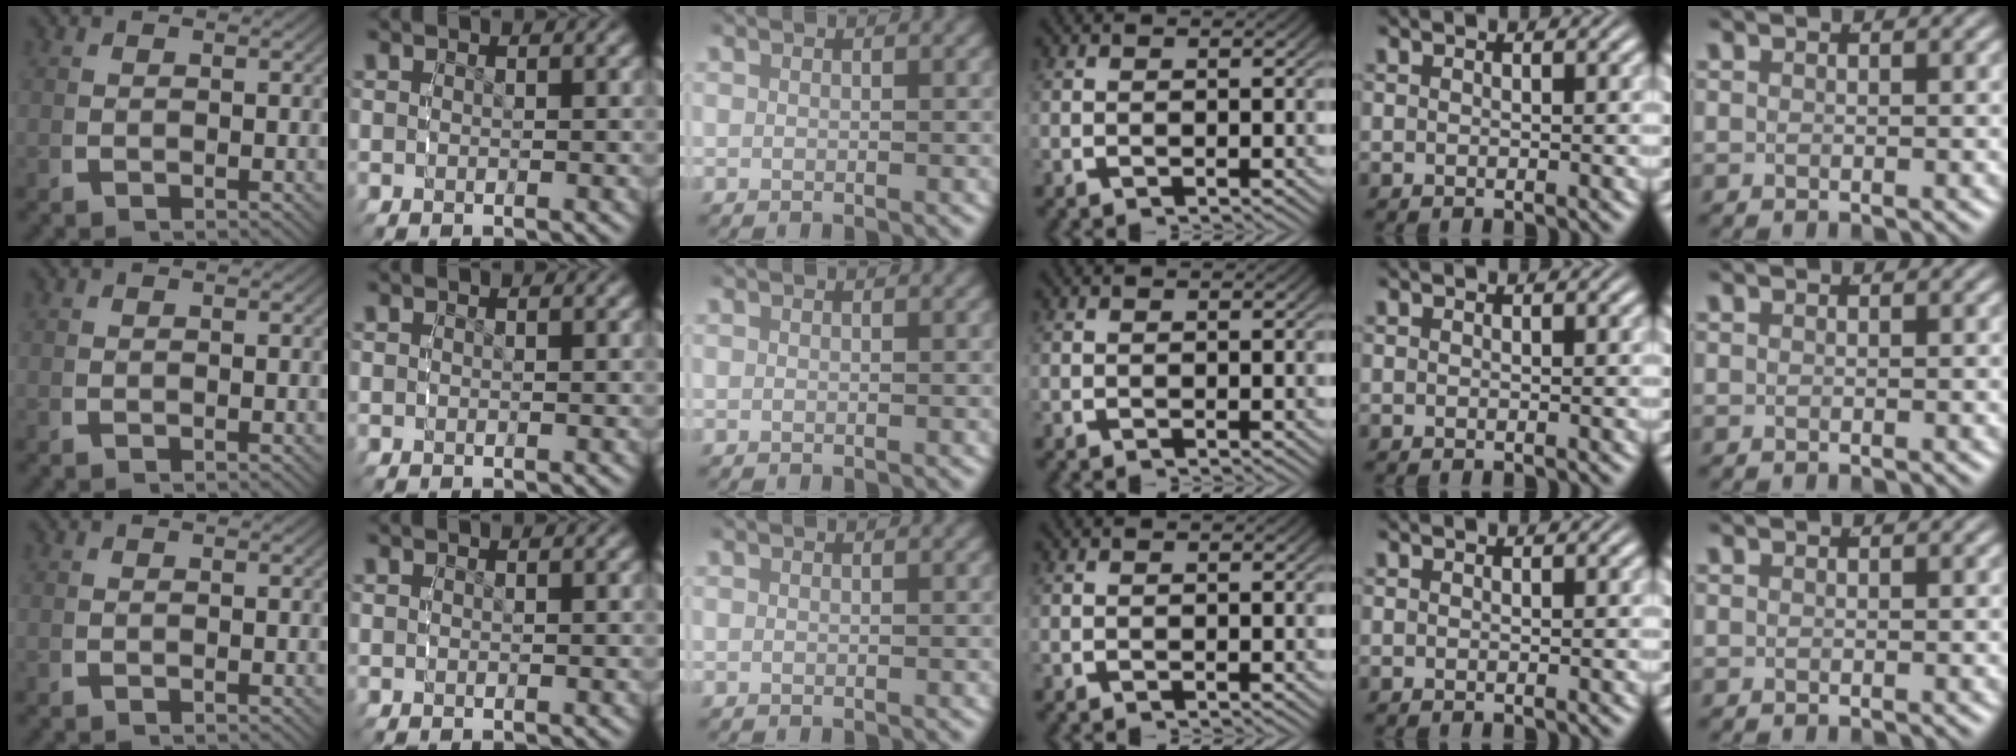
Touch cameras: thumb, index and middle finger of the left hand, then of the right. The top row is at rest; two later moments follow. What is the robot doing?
{"motion": "reach", "object": "toothpaste"}